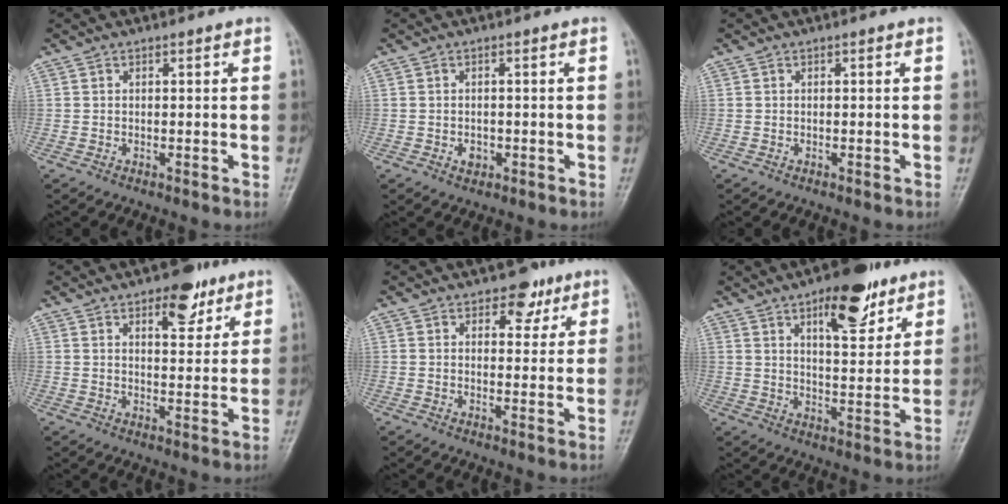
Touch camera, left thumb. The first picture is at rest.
{"total": 1.8, "force": [-0.5, 1.4, 1.0], "torque": [-0.007, 0.002, -0.004]}
{"total": 0.0}
{"total": 7.6, "force": [4.5, 3.6, 4.9], "torque": [-0.042, -0.022, 0.060]}
{"total": 5.2, "force": [3.1, 3.3, 2.6], "torque": [-0.004, -0.014, 0.041]}
{"total": 12.2, "force": [7.2, 4.8, 8.6], "torque": [-0.097, -0.038, 0.106]}